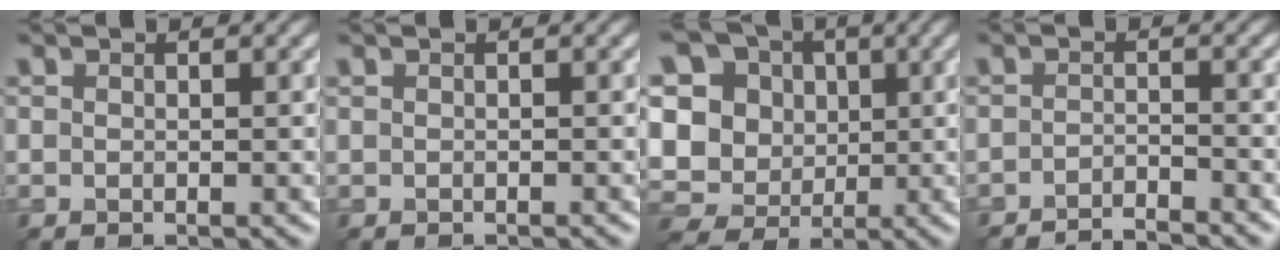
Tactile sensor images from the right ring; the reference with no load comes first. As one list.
[{"total": 0.6, "force": [-0.5, 0.1, 0.2], "torque": [0.001, -0.002, -0.011]}, {"total": 13.6, "force": [3.2, 12.0, 5.5], "torque": [-0.168, 0.025, 0.053]}, {"total": 2.9, "force": [-2.7, 0.3, 0.9], "torque": [-0.003, -0.004, -0.050]}]